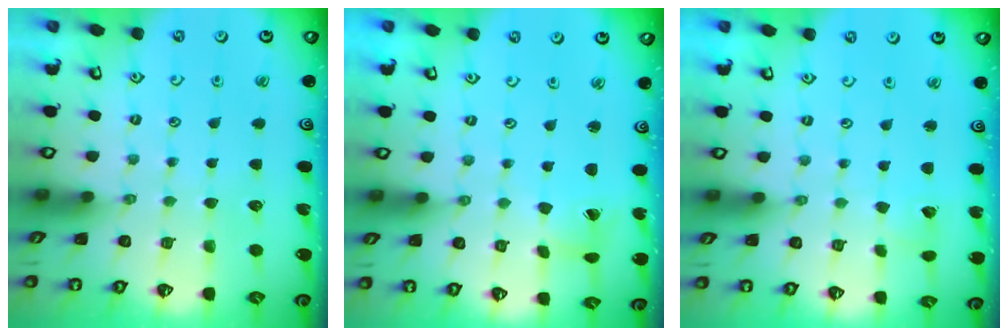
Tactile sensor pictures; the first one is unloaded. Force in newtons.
{"total": 2.5, "press": 2.5, "slide": 0.4}
{"total": 3.9, "press": 3.9, "slide": 0.5}